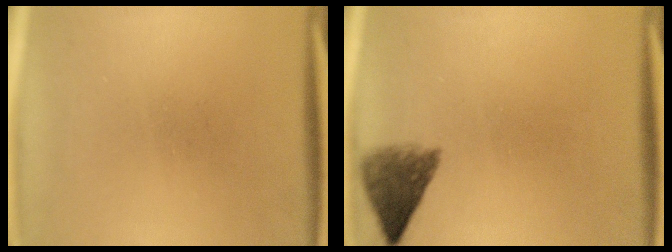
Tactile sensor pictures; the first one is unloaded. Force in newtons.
{"total": 5.0}